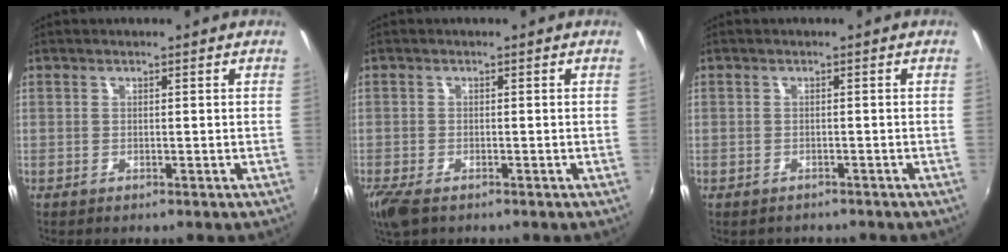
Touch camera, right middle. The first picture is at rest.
{"total": 4.6, "force": [-3.1, 1.8, 2.9], "torque": [-0.070, -0.020, -0.060]}
{"total": 1.6, "force": [-1.3, 1.0, 0.2], "torque": [-0.008, -0.004, -0.018]}